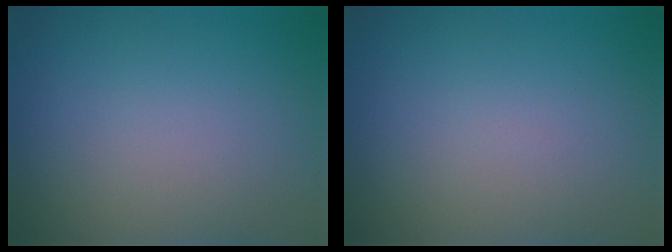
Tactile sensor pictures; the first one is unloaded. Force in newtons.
{"total": 0.0}